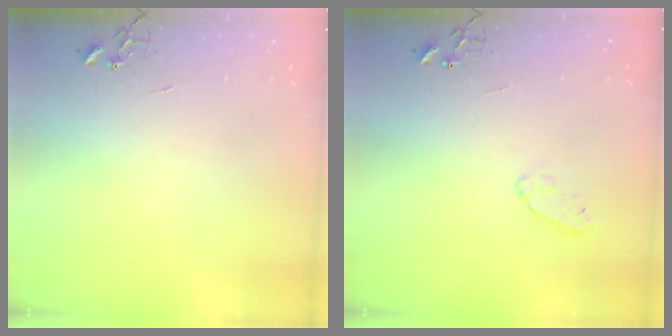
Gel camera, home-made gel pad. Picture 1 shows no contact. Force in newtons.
{"total": 6.5, "press": 6.5, "slide": 0.6}